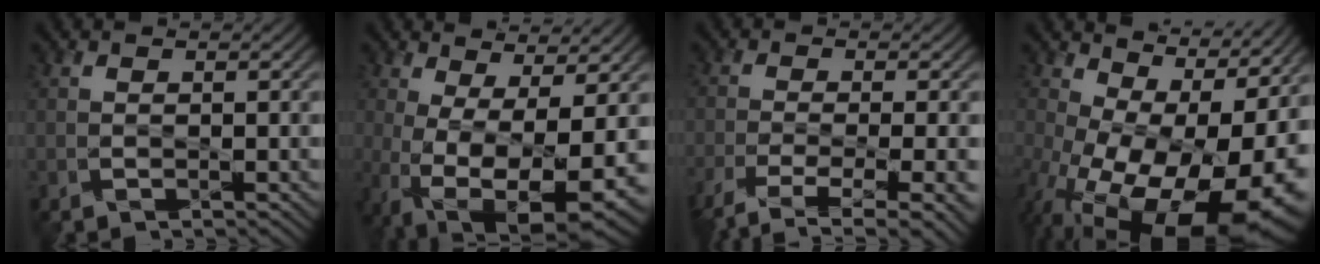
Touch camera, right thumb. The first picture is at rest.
{"total": 13.4, "force": [-3.6, 5.6, 11.6], "torque": [-0.222, -0.038, -0.036]}
{"total": 8.9, "force": [-4.9, 2.7, 6.9], "torque": [-0.130, -0.023, -0.076]}
{"total": 18.4, "force": [-2.0, 11.8, 14.1], "torque": [-0.206, -0.049, 0.013]}